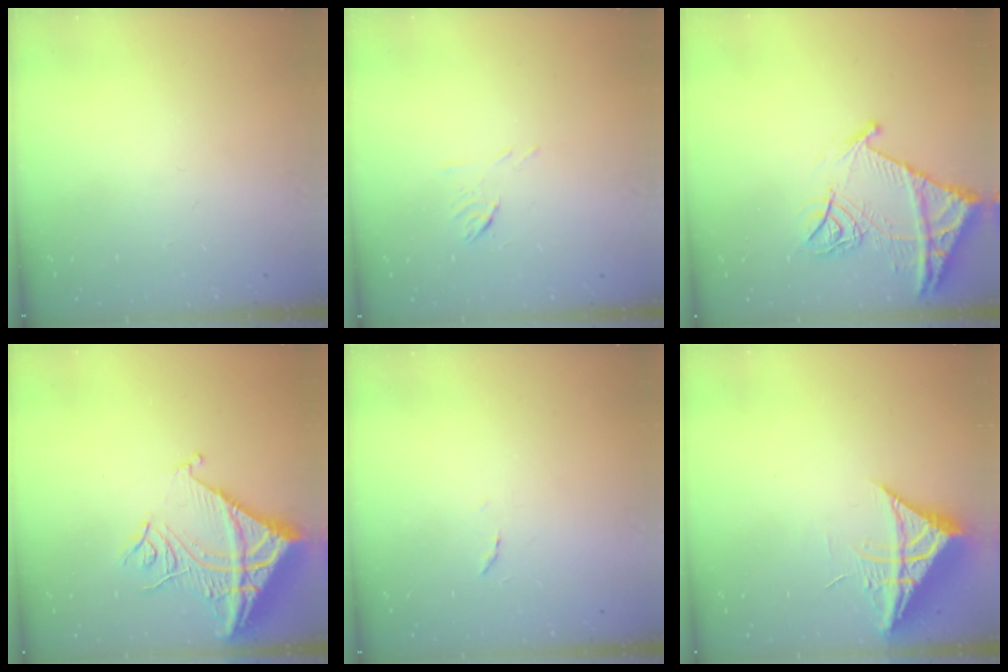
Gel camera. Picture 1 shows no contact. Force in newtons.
{"total": 5.3, "press": 5.2, "slide": 1.0}
{"total": 13.6, "press": 13.6, "slide": 1.5}
{"total": 16.8, "press": 16.6, "slide": 2.1}
{"total": 5.9, "press": 5.9, "slide": 0.4}
{"total": 9.4, "press": 9.3, "slide": 1.0}